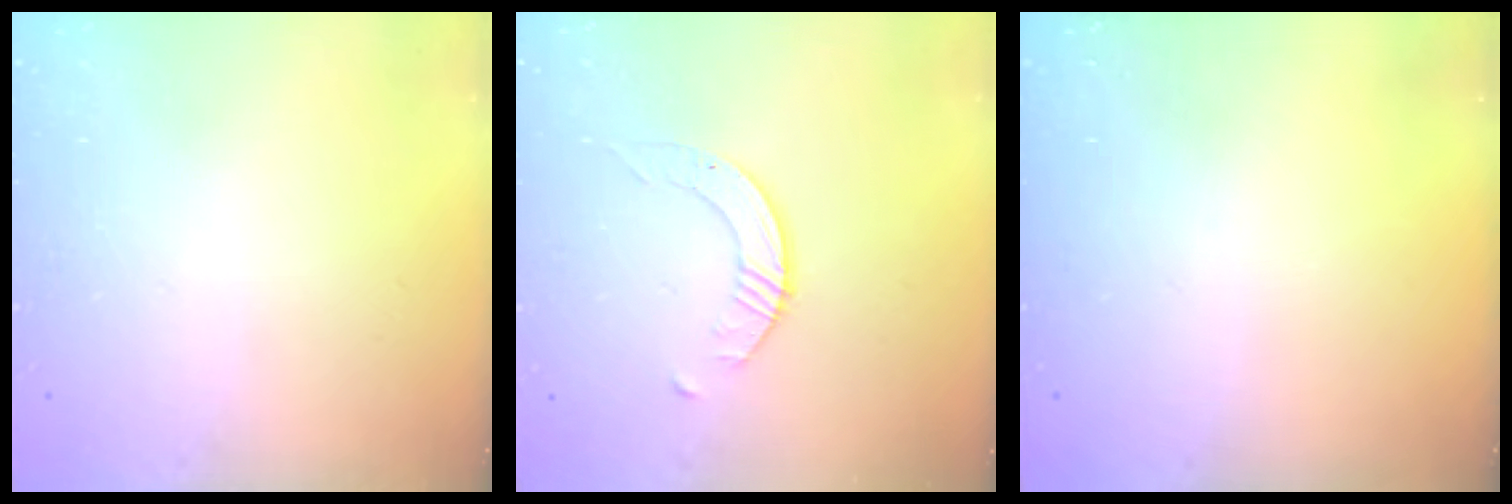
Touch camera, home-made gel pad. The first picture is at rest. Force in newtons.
{"total": 1.7, "press": 1.7, "slide": 0.2}
{"total": 0.0}